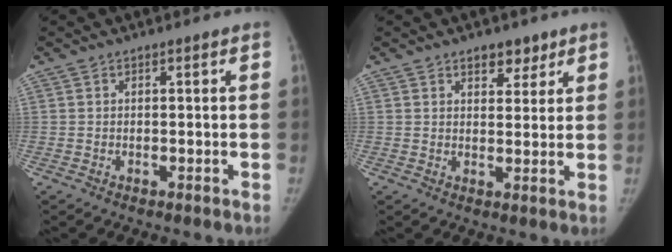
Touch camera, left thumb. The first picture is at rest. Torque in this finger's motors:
{"motor_torque": [0.06, -0.37, 0.41, -0.29, 0.11]}